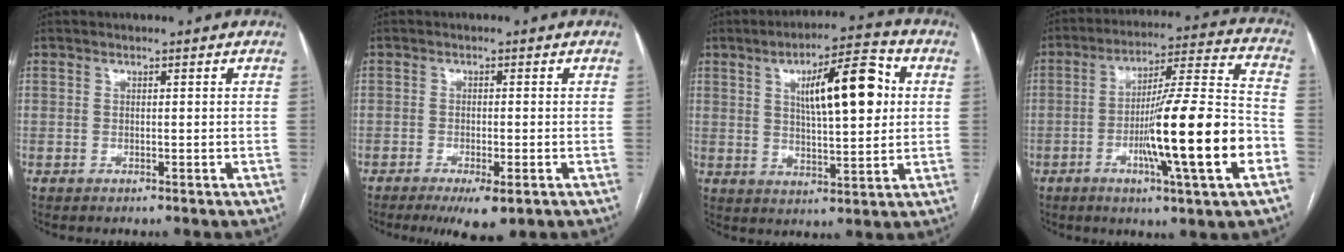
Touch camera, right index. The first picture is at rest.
{"total": 5.4, "force": [-3.1, 1.1, 4.3], "torque": [-0.066, -0.012, -0.044]}
{"total": 12.9, "force": [3.3, 3.2, 12.1], "torque": [-0.187, 0.019, 0.052]}
{"total": 19.0, "force": [-5.7, 0.1, 18.1], "torque": [-0.284, -0.004, -0.092]}